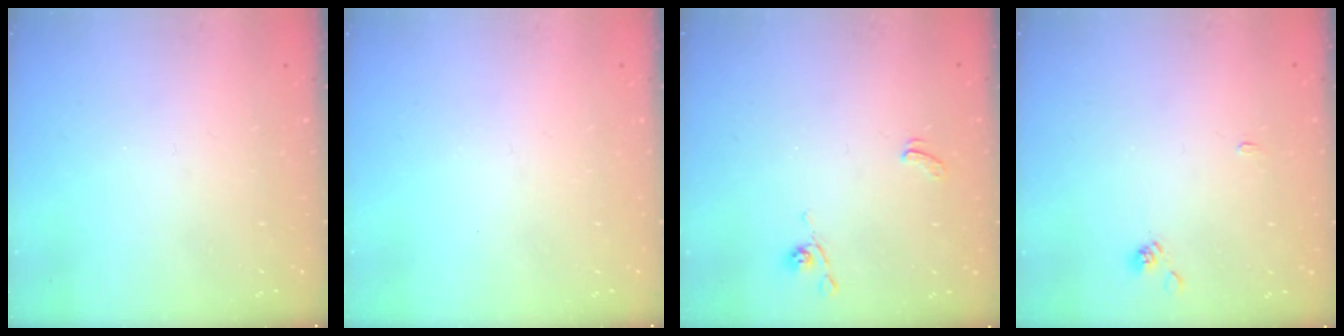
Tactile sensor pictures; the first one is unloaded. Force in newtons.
{"total": 0.0}
{"total": 0.0}
{"total": 2.9, "press": 2.9, "slide": 0.3}